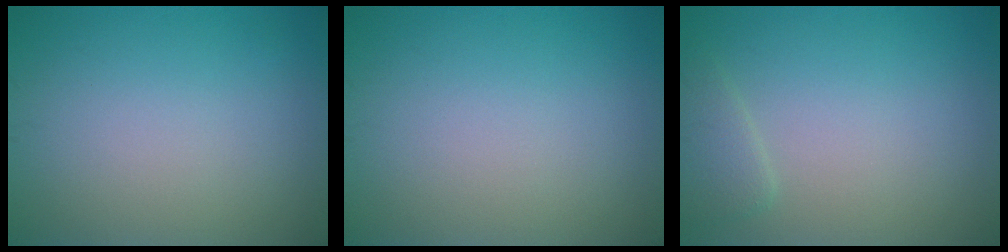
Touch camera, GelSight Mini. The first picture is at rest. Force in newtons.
{"total": 0.0}
{"total": 1.6, "press": 1.6, "slide": 0.2}